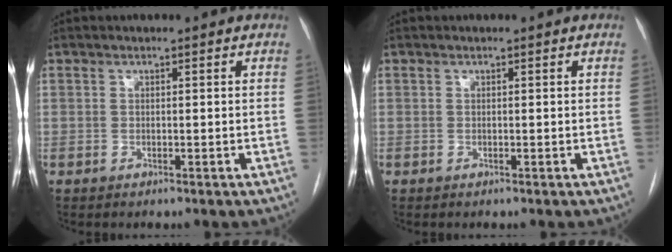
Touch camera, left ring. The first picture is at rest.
{"total": 0.0}